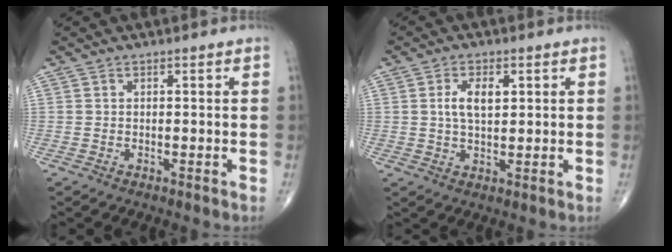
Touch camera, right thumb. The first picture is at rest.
{"total": 5.1, "force": [1.3, 2.6, 4.2], "torque": [-0.077, -0.003, 0.022]}